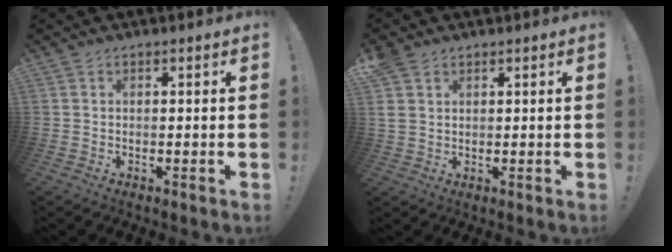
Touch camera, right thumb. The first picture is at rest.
{"total": 4.1, "force": [2.5, 2.7, 1.8], "torque": [-0.030, -0.006, 0.051]}